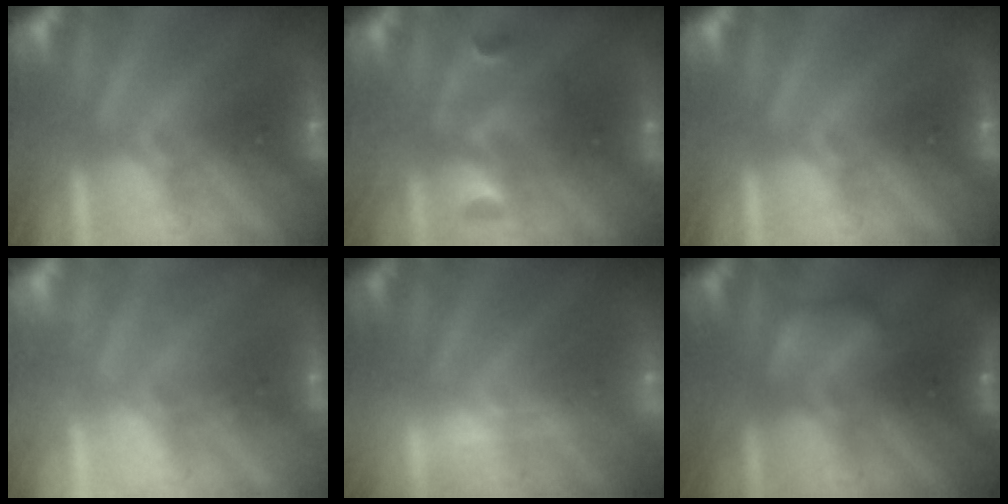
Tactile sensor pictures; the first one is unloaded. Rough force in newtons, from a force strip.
{"total": 2.9}
{"total": 0.0}
{"total": 2.2}
{"total": 1.9}
{"total": 2.3}